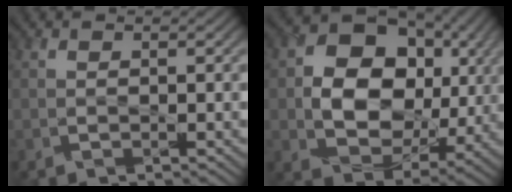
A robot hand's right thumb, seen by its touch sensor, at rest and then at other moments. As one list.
[{"total": 12.9, "force": [1.5, 10.0, 8.0], "torque": [-0.149, -0.010, 0.024]}]